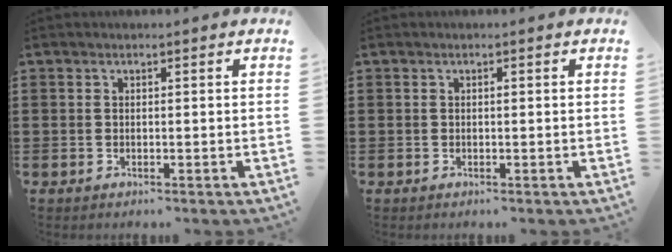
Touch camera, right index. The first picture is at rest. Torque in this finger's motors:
{"motor_torque": [0.08, 0.00, 0.00, 0.01]}